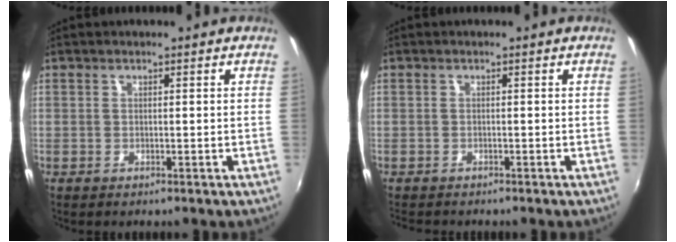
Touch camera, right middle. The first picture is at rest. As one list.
[{"total": 2.0, "force": [-1.9, 0.3, 0.6], "torque": [-0.015, -0.013, -0.029]}]